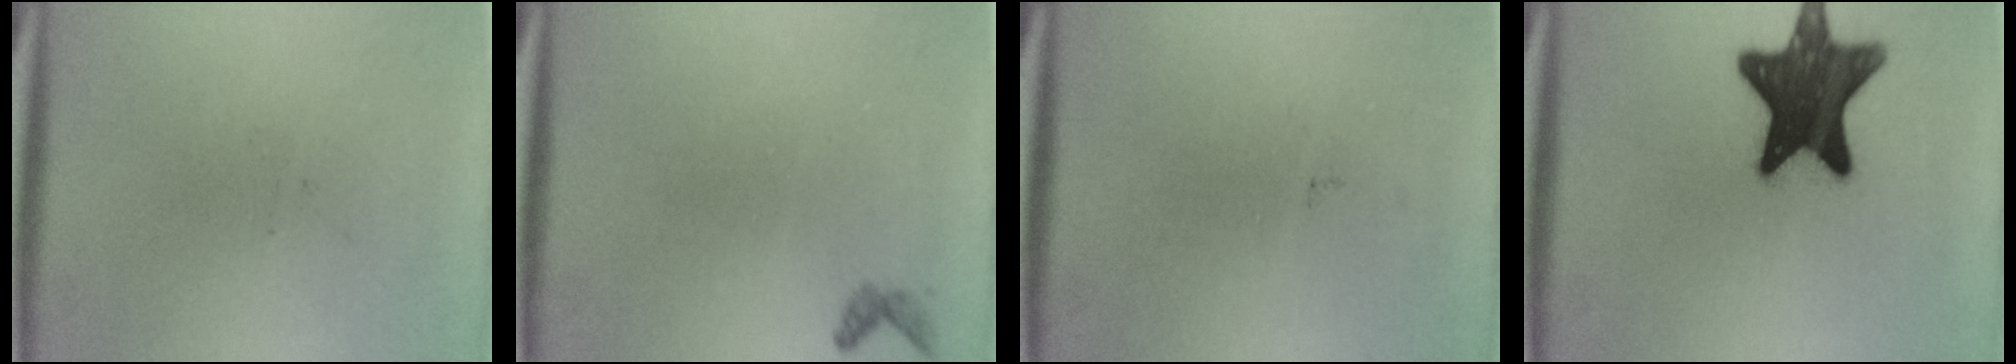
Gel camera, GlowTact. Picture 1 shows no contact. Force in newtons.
{"total": 0.7}
{"total": 0.0}
{"total": 14.7}